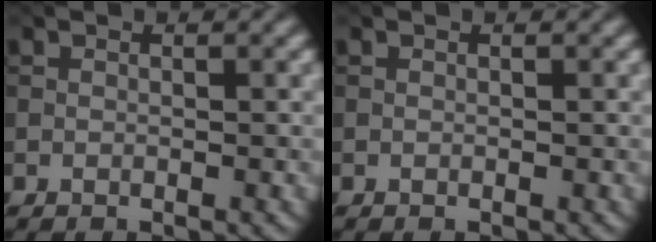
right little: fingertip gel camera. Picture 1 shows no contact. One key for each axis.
{"total": 0.0}